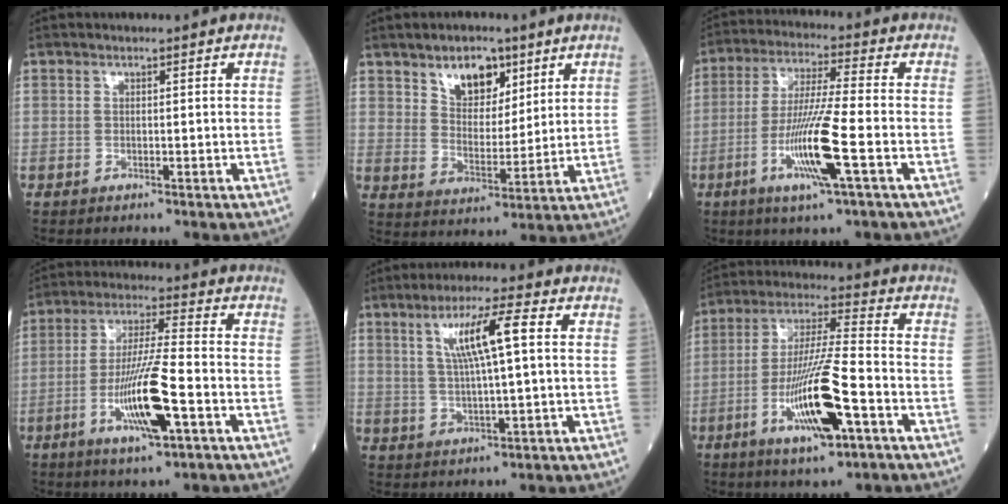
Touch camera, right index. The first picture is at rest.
{"total": 7.9, "force": [4.8, 4.3, 4.5], "torque": [-0.074, 0.003, 0.087]}
{"total": 11.6, "force": [-3.9, -0.3, 10.9], "torque": [-0.217, -0.014, -0.077]}
{"total": 11.9, "force": [-4.2, 0.8, 11.1], "torque": [-0.213, -0.009, -0.076]}
{"total": 8.3, "force": [2.3, 0.3, 7.9], "torque": [-0.147, 0.009, 0.043]}
{"total": 14.1, "force": [-5.5, 1.5, 12.9], "torque": [-0.250, -0.011, -0.095]}